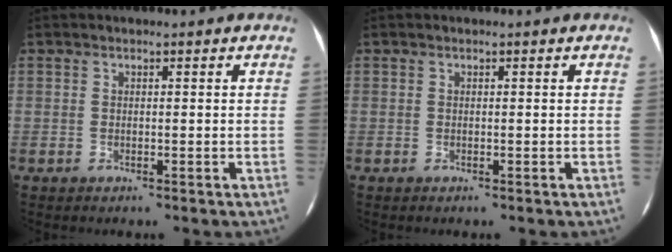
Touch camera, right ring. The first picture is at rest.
{"total": 0.0}